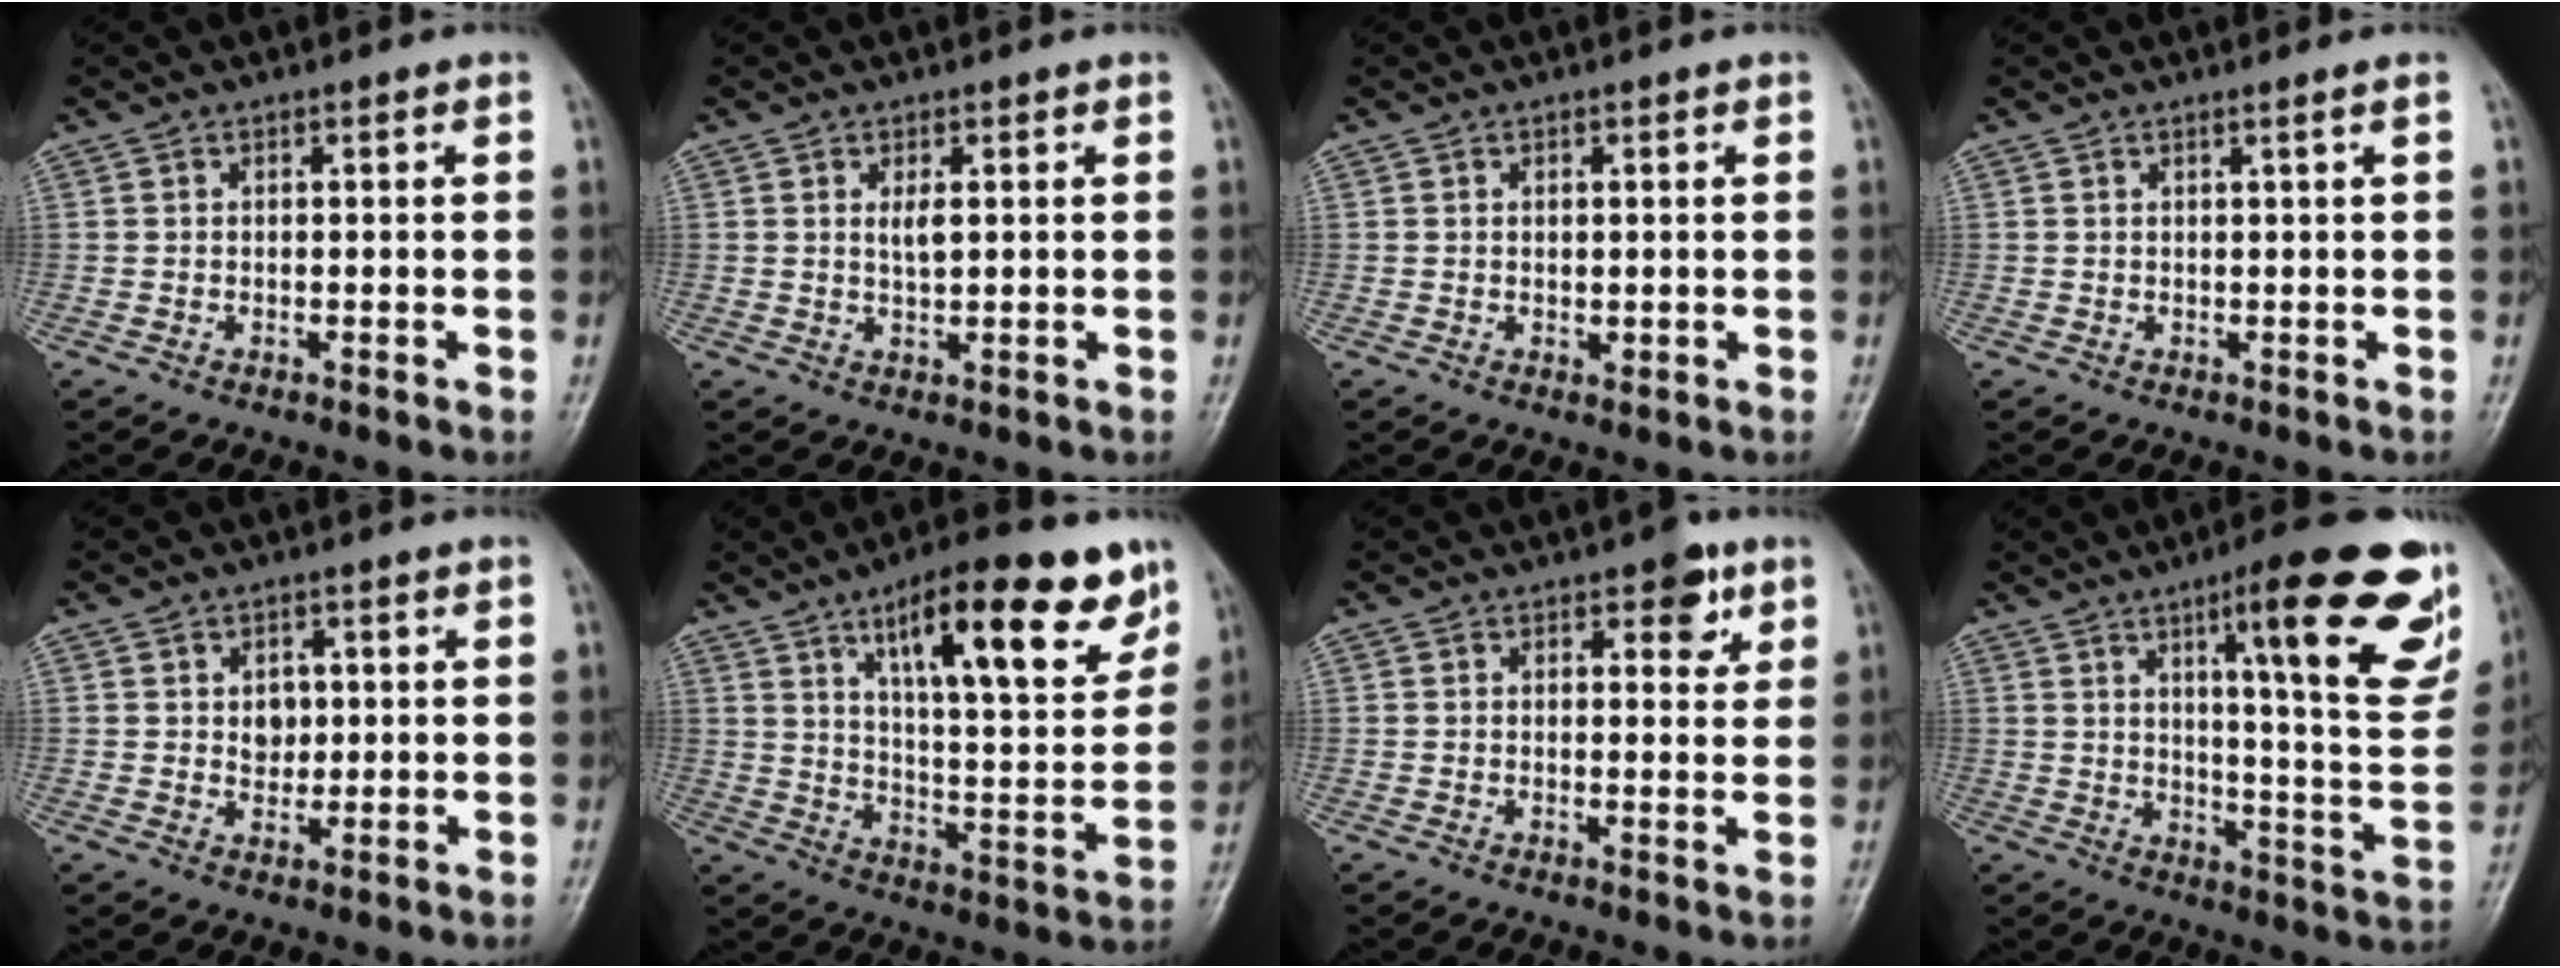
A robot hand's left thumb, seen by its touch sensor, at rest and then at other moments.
{"total": 2.3, "force": [0.8, 1.0, 2.0], "torque": [-0.034, -0.006, 0.015]}
{"total": 1.0, "force": [0.4, 0.8, 0.5], "torque": [-0.005, -0.004, 0.007]}
{"total": 0.9, "force": [0.4, -0.4, 0.7], "torque": [-0.021, -0.006, 0.012]}
{"total": 3.5, "force": [0.7, 2.8, 2.0], "torque": [-0.010, -0.003, 0.012]}
{"total": 20.6, "force": [11.8, 6.2, 15.8], "torque": [-0.197, -0.048, 0.183]}
{"total": 4.7, "force": [2.5, 2.5, 3.2], "torque": [-0.017, -0.008, 0.026]}
{"total": 23.7, "force": [12.6, 4.7, 19.5], "torque": [-0.226, -0.049, 0.171]}